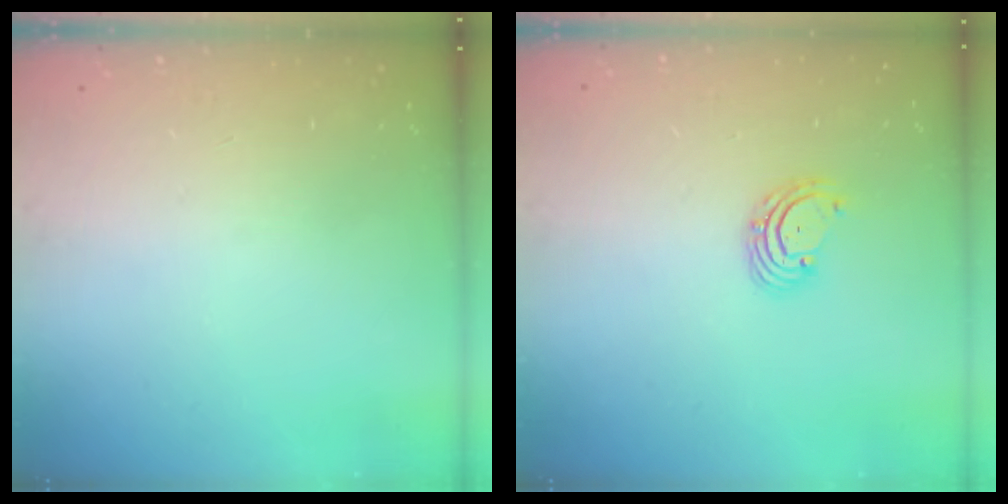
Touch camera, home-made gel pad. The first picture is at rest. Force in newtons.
{"total": 3.3, "press": 3.2, "slide": 0.5}